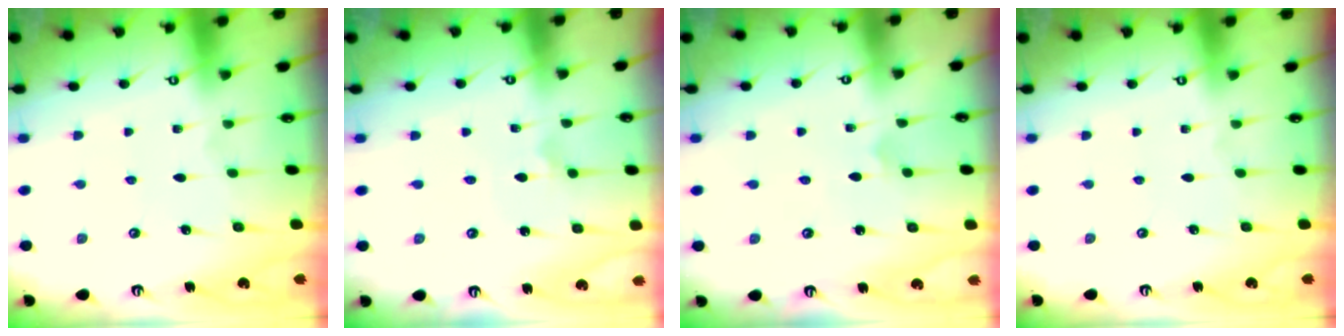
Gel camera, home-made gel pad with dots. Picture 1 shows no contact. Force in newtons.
{"total": 1.8, "press": 1.7, "slide": 0.4}
{"total": 1.9, "press": 1.9, "slide": 0.1}
{"total": 0.0}